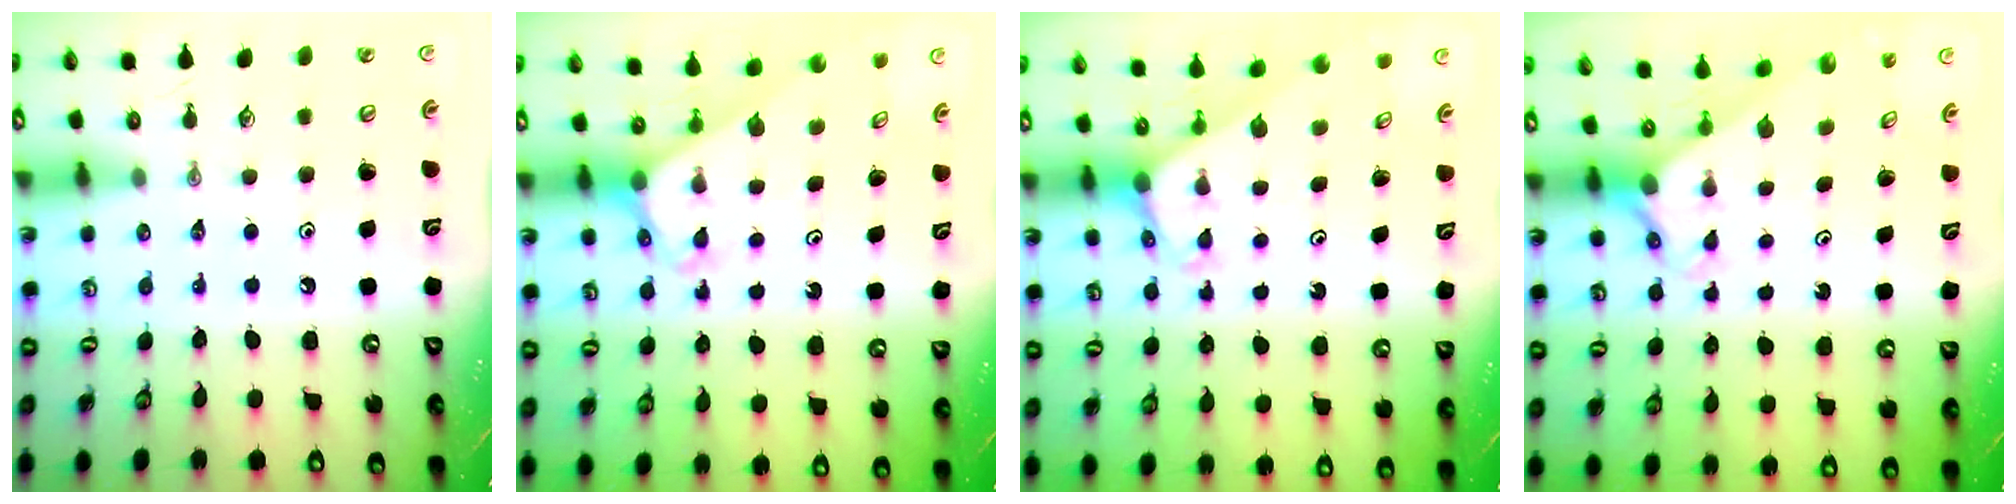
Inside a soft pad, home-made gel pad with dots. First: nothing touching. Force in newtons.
{"total": 2.7, "press": 2.6, "slide": 0.2}
{"total": 2.0, "press": 2.0, "slide": 0.2}
{"total": 2.2, "press": 2.2, "slide": 0.2}